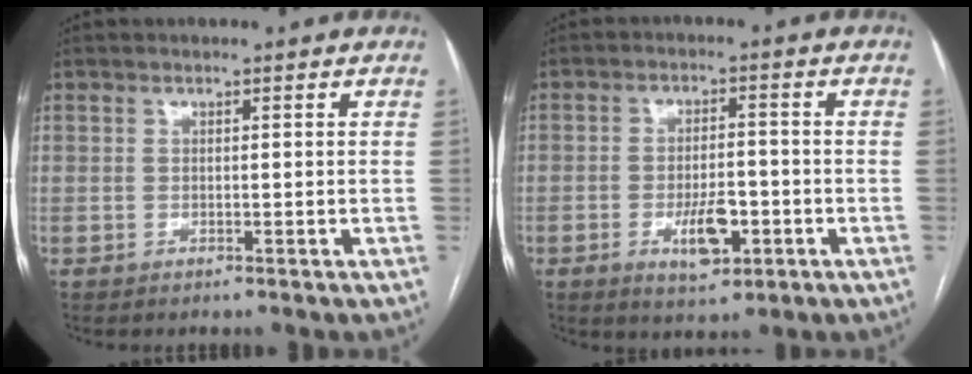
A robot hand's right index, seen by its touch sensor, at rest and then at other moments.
{"total": 6.6, "force": [-2.4, 2.7, 5.5], "torque": [-0.091, -0.002, -0.032]}